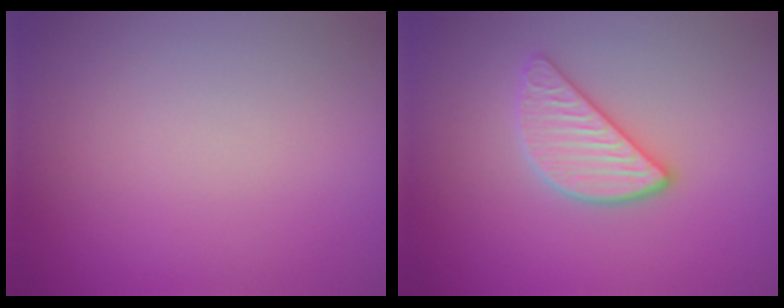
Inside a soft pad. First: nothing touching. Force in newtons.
{"total": 3.2, "press": 2.8, "slide": 1.5}